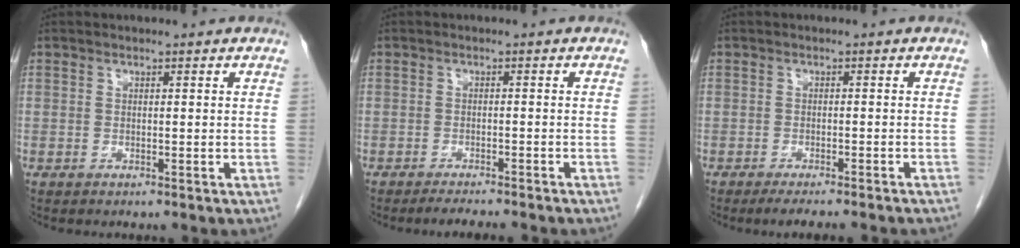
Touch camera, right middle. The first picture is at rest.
{"total": 4.8, "force": [-4.2, 0.1, 2.2], "torque": [-0.027, -0.008, -0.060]}
{"total": 8.2, "force": [-7.2, 0.4, 4.0], "torque": [-0.037, -0.012, -0.095]}